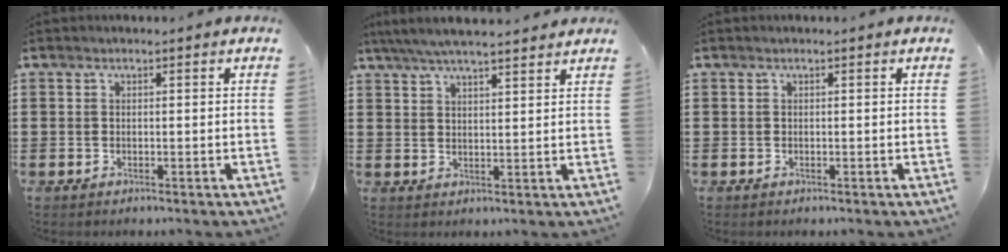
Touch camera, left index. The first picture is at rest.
{"total": 5.0, "force": [4.5, 0.3, 2.2], "torque": [-0.054, -0.012, 0.081]}
{"total": 0.0}